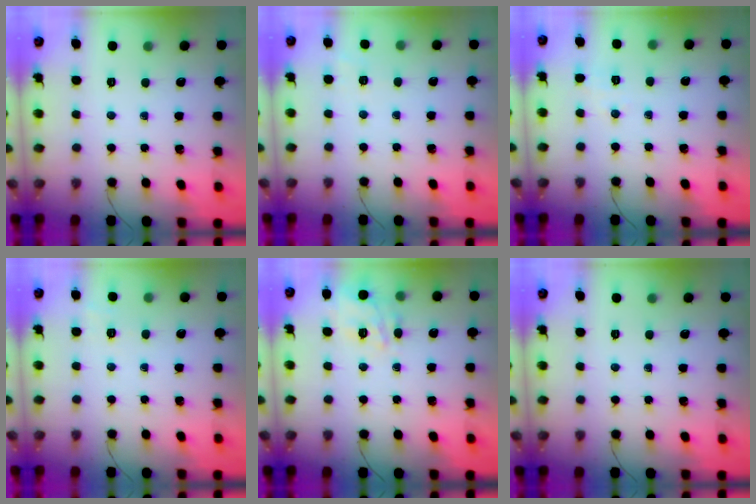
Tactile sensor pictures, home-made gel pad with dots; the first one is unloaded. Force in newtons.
{"total": 2.0, "press": 1.2, "slide": 1.6}
{"total": 1.7, "press": 1.0, "slide": 1.3}
{"total": 1.9, "press": 0.9, "slide": 1.6}
{"total": 5.6, "press": 5.5, "slide": 0.8}
{"total": 0.0}